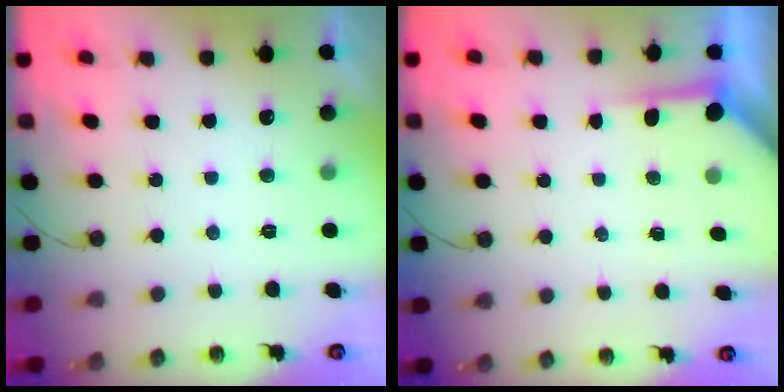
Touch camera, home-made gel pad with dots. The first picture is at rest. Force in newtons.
{"total": 3.9, "press": 3.9, "slide": 0.3}